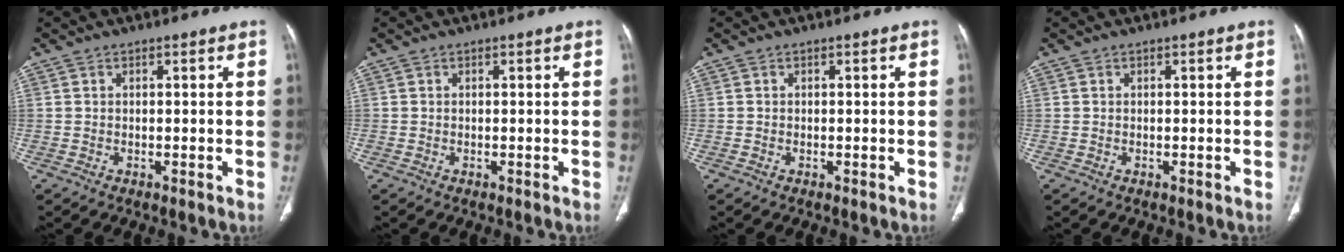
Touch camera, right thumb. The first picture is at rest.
{"total": 0.0}
{"total": 0.0}
{"total": 0.0}